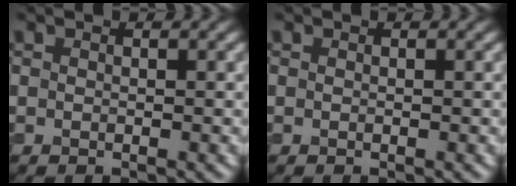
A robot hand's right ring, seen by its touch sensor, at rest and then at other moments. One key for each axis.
{"total": 0.0}